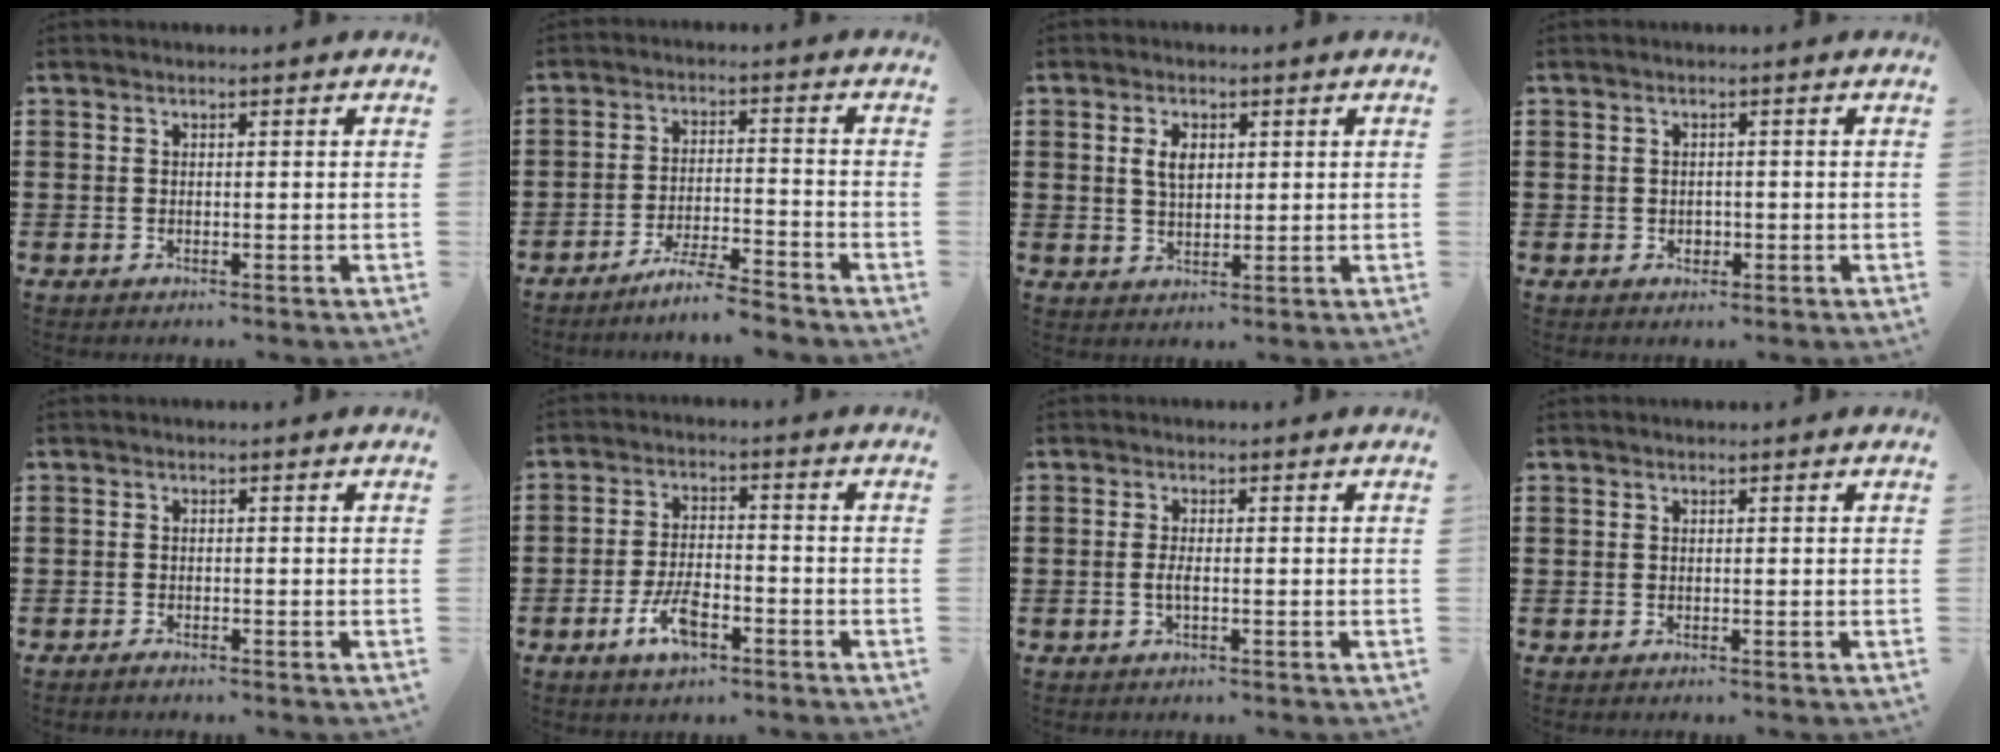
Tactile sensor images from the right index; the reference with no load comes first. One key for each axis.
{"total": 5.3, "fx": -5.0, "fy": -0.1, "fz": 1.9, "tx": -0.046, "ty": -0.007, "tz": -0.100}
{"total": 3.6, "fx": 1.0, "fy": 2.0, "fz": 2.8, "tx": -0.053, "ty": 0.007, "tz": 0.014}
{"total": 1.2, "fx": -0.2, "fy": 1.0, "fz": 0.6, "tx": -0.013, "ty": 0.004, "tz": -0.005}
{"total": 0.7, "fx": -0.7, "fy": 0.1, "fz": 0.2, "tx": -0.005, "ty": -0.003, "tz": -0.013}
{"total": 6.5, "fx": -3.2, "fy": 2.8, "fz": 4.9, "tx": -0.112, "ty": 0.000, "tz": -0.064}
{"total": 1.9, "fx": -0.4, "fy": 0.3, "fz": 1.8, "tx": -0.041, "ty": -0.003, "tz": -0.011}
{"total": 0.0}